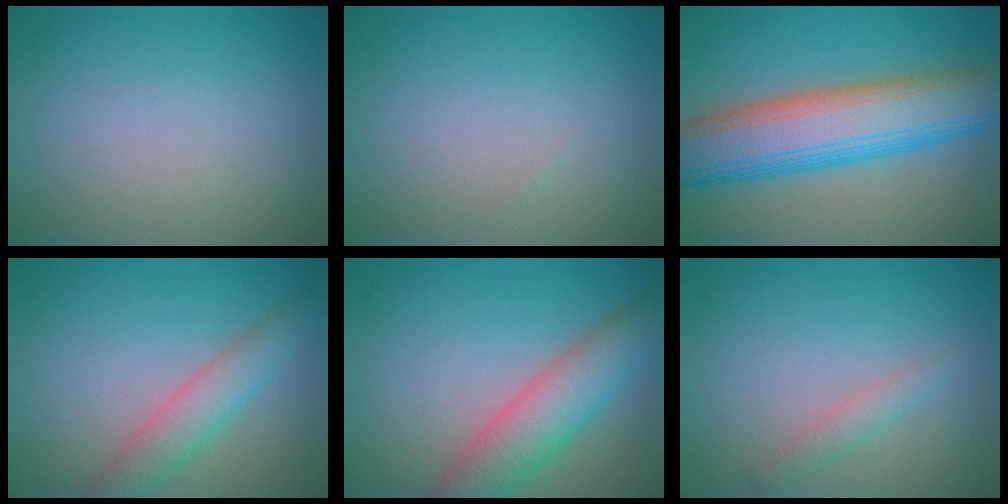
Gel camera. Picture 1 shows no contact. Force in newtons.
{"total": 0.0}
{"total": 11.1, "press": 11.1, "slide": 0.2}
{"total": 3.7, "press": 3.7, "slide": 0.1}
{"total": 6.4, "press": 6.4, "slide": 0.2}
{"total": 1.5, "press": 1.5, "slide": 0.2}